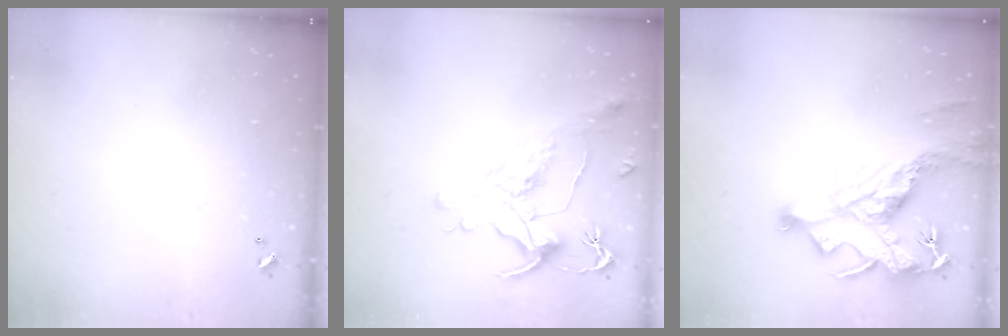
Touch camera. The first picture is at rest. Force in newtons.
{"total": 1.8, "press": 1.2, "slide": 1.3}
{"total": 11.8, "press": 11.6, "slide": 1.9}